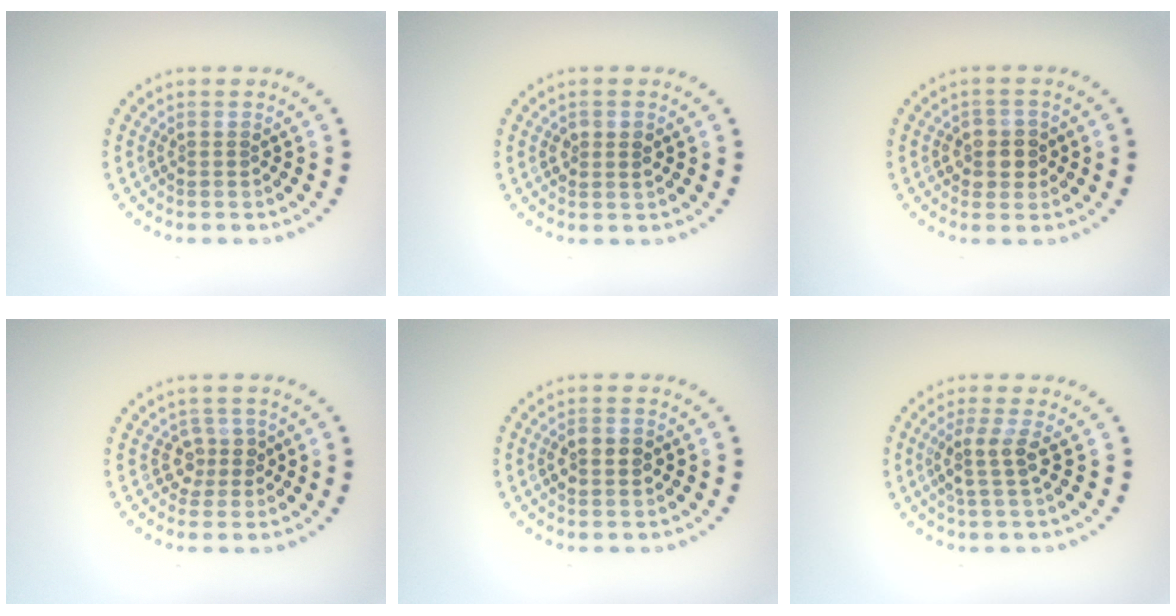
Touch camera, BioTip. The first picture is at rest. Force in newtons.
{"total": 1.5, "press": 1.5, "slide": 0.3}
{"total": 2.6, "press": 2.4, "slide": 1.0}
{"total": 2.0, "press": 1.6, "slide": 1.2}
{"total": 3.0, "press": 2.9, "slide": 0.3}
{"total": 2.6, "press": 2.0, "slide": 1.6}